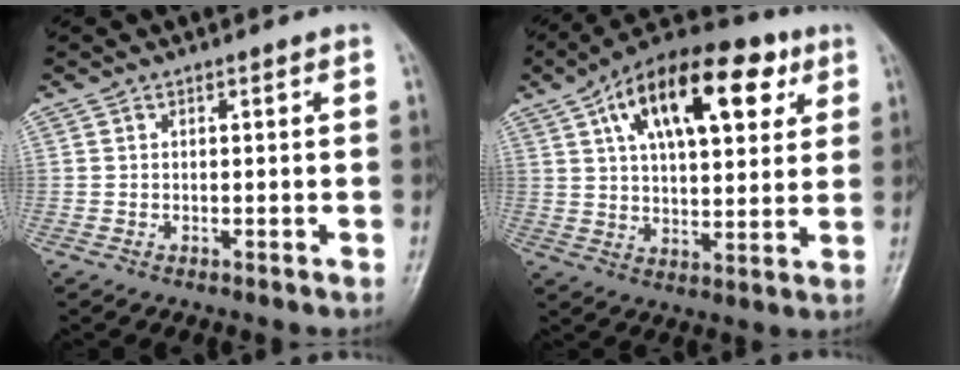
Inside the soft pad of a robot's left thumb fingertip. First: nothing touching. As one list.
[{"total": 20.7, "force": [8.6, 10.0, 16.0], "torque": [-0.224, -0.001, 0.135]}]